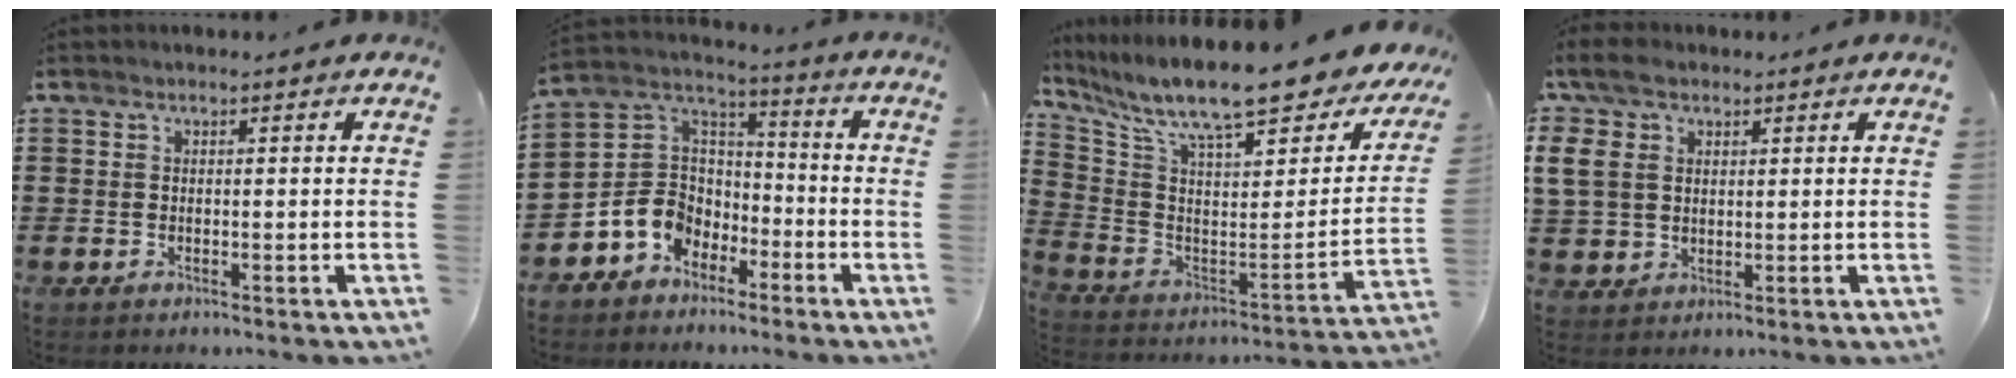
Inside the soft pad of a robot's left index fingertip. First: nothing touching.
{"total": 7.5, "force": [-3.8, 6.2, 1.8], "torque": [-0.080, 0.005, -0.079]}
{"total": 12.7, "force": [10.1, 2.1, 7.5], "torque": [-0.155, -0.080, 0.165]}
{"total": 7.7, "force": [3.2, 5.7, 4.1], "torque": [-0.120, 0.017, 0.058]}